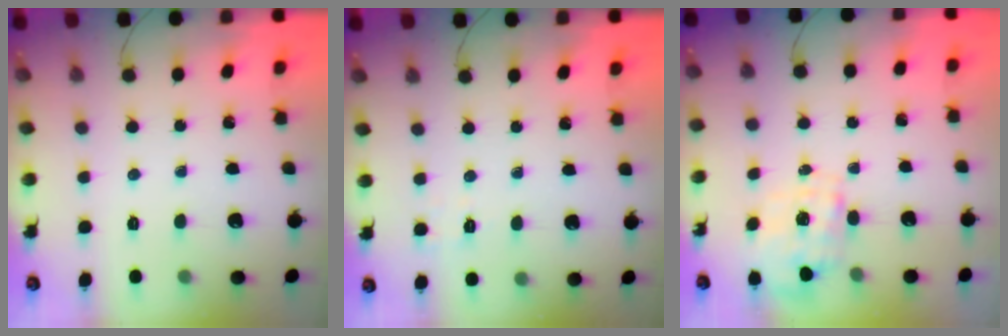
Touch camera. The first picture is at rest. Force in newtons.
{"total": 2.0, "press": 1.0, "slide": 1.7}
{"total": 1.5, "press": 1.5, "slide": 0.5}